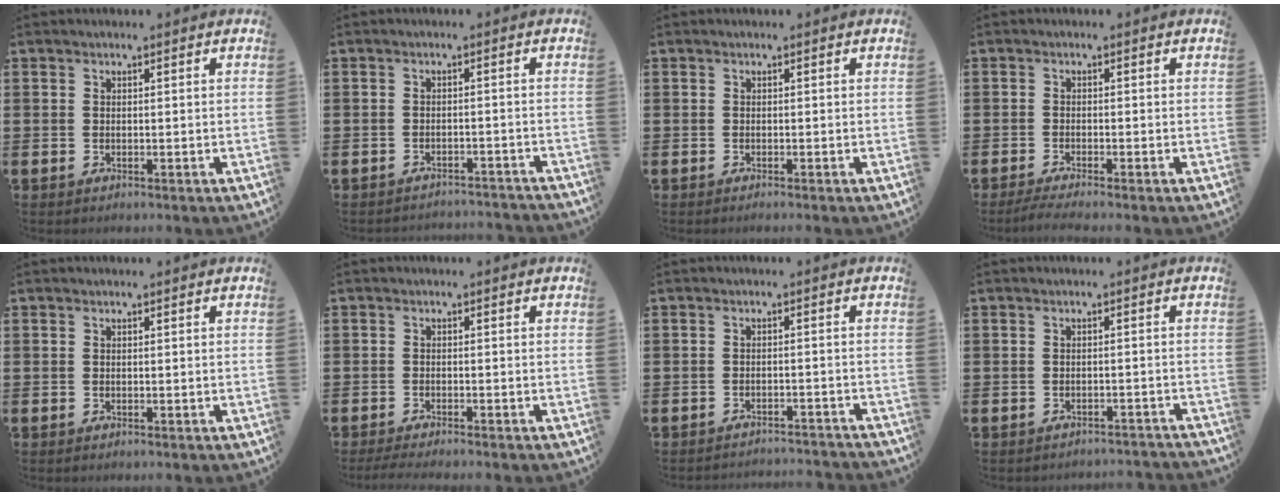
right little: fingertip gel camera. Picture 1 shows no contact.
{"total": 1.6, "force": [-1.6, -0.1, -0.1], "torque": [-0.003, 0.004, -0.034]}
{"total": 0.0}
{"total": 1.4, "force": [-1.0, 0.0, 1.0], "torque": [-0.016, -0.001, -0.019]}
{"total": 0.0}
{"total": 1.3, "force": [-1.1, 0.0, 0.8], "torque": [-0.013, 0.000, -0.020]}
{"total": 1.8, "force": [-1.8, -0.2, -0.1], "torque": [-0.002, 0.005, -0.038]}
{"total": 1.3, "force": [-1.3, -0.1, 0.0], "torque": [-0.004, 0.004, -0.027]}